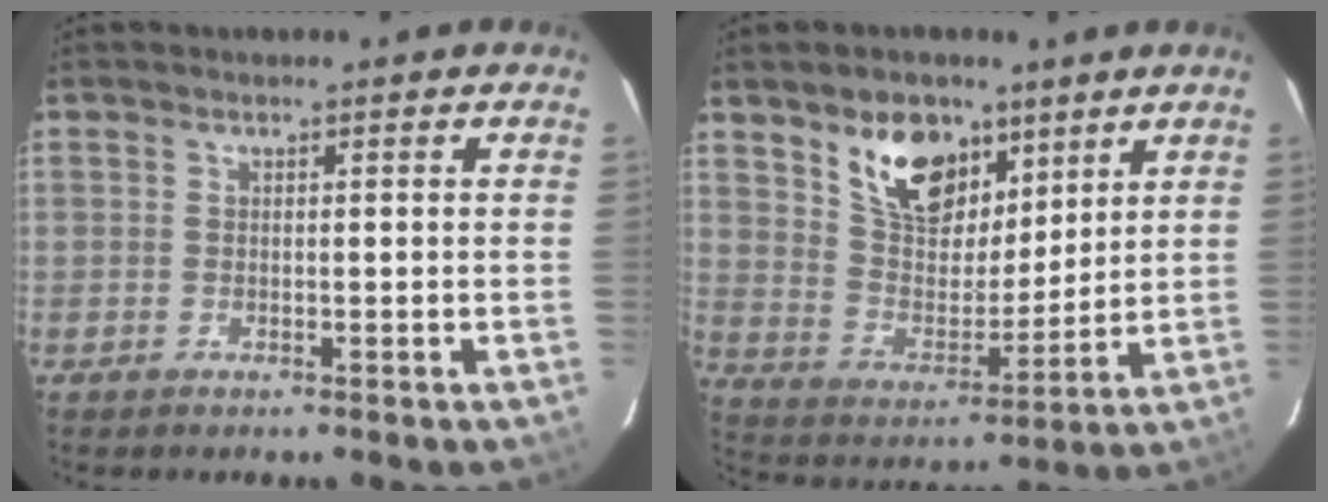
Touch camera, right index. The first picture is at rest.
{"total": 13.8, "force": [8.3, 8.0, 7.6], "torque": [-0.136, 0.010, 0.158]}